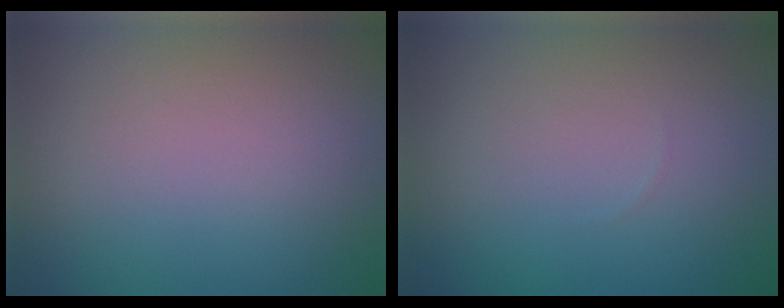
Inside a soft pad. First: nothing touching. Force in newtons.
{"total": 0.0}